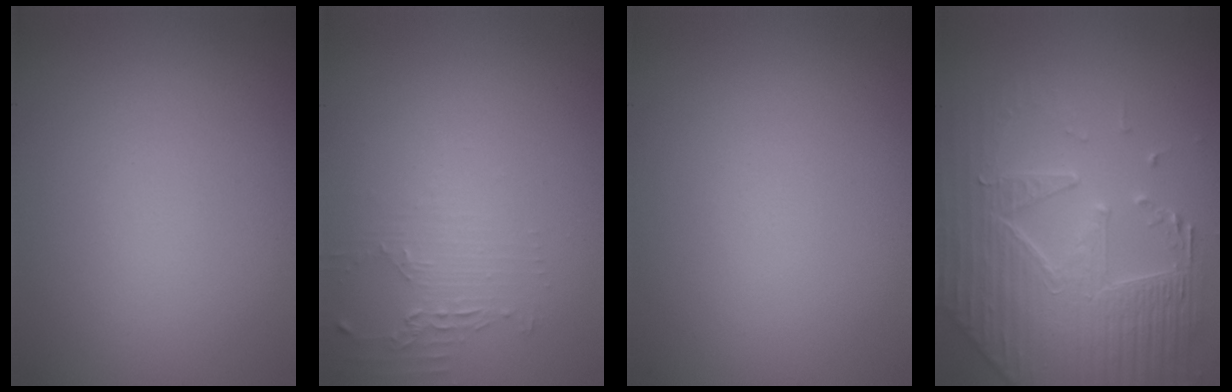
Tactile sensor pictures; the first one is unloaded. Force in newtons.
{"total": 1.5, "press": 1.5, "slide": 0.4}
{"total": 0.0}
{"total": 6.3, "press": 5.3, "slide": 3.5}